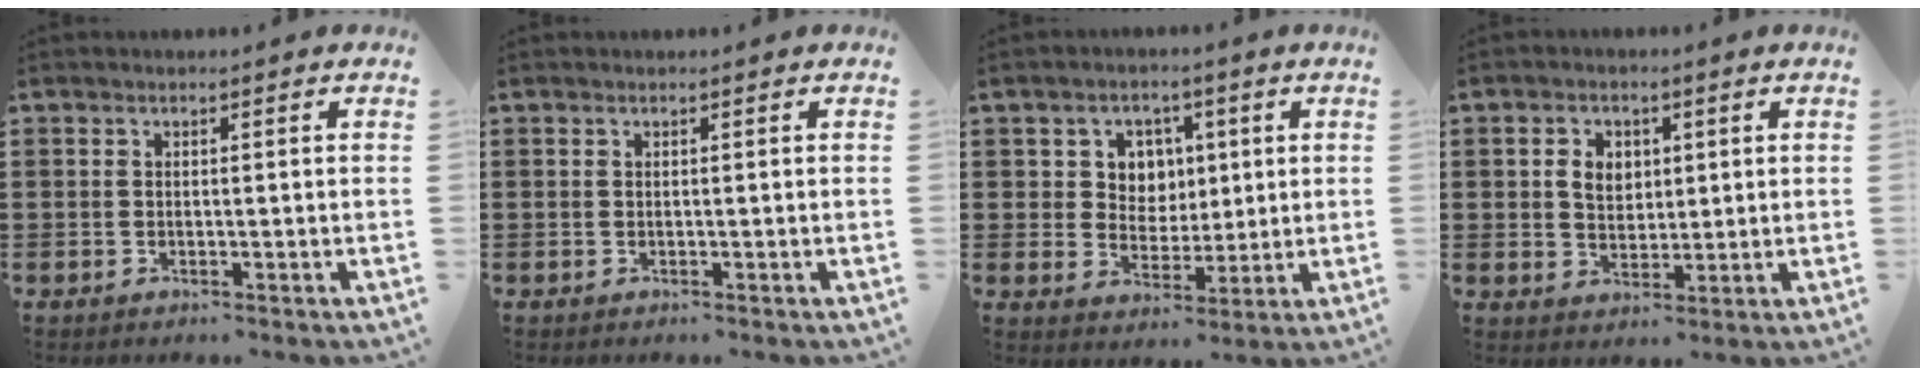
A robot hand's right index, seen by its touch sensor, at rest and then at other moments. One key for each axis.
{"total": 0.0}
{"total": 5.1, "fx": 1.7, "fy": 4.6, "fz": 1.3, "tx": -0.043, "ty": 0.012, "tz": 0.025}
{"total": 3.9, "fx": 0.8, "fy": 3.0, "fz": 2.2, "tx": -0.055, "ty": 0.012, "tz": 0.012}